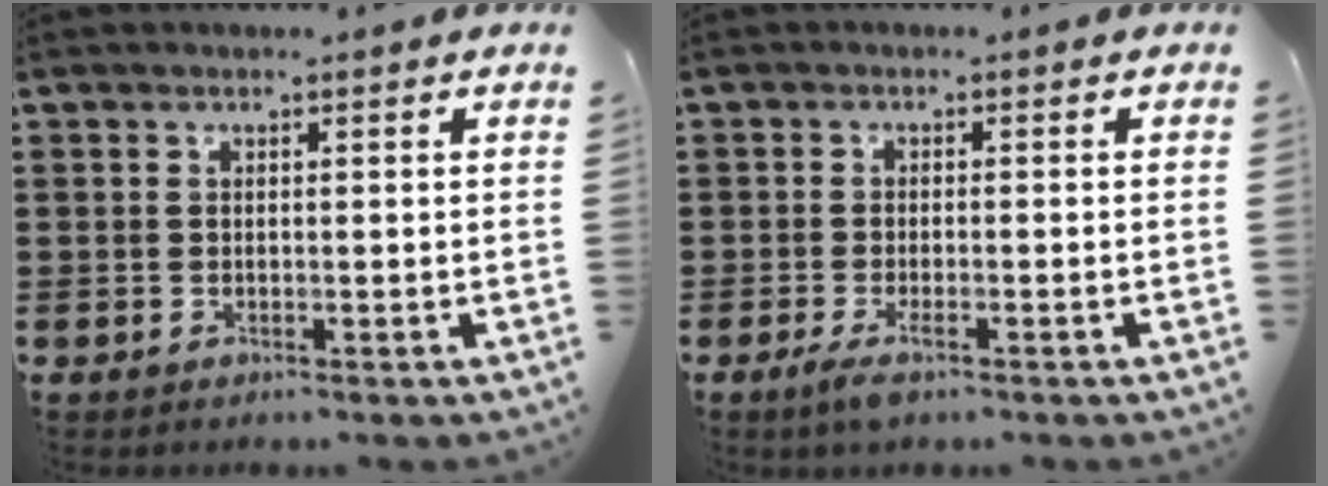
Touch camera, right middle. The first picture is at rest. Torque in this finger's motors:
{"motor_torque": [1.91, 0.23, 0.37, 0.09]}